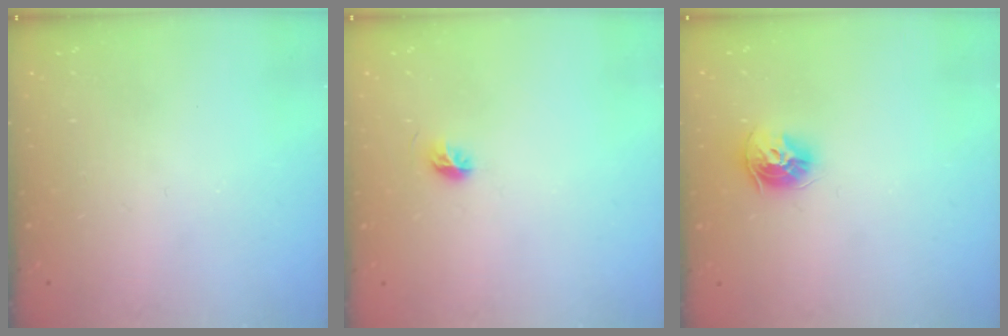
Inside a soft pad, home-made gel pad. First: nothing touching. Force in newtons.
{"total": 5.3, "press": 5.2, "slide": 1.0}
{"total": 9.5, "press": 9.4, "slide": 0.9}